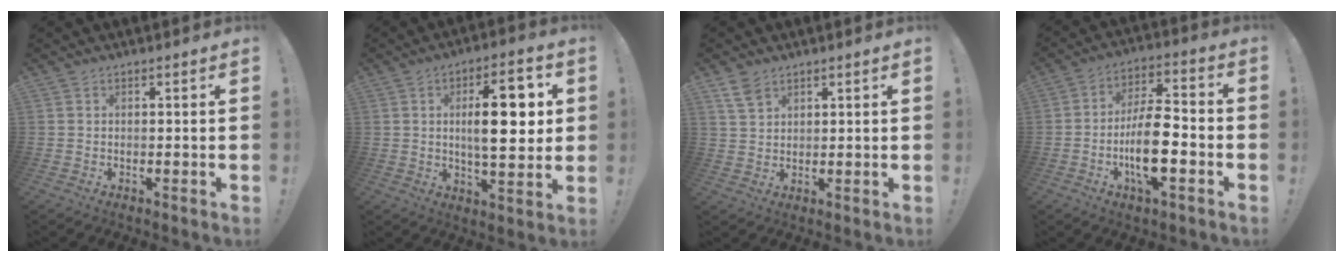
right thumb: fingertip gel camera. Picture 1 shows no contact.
{"total": 15.0, "force": [2.4, 5.7, 13.6], "torque": [-0.200, 0.005, 0.035]}
{"total": 4.7, "force": [3.3, 2.6, 2.2], "torque": [-0.039, -0.016, 0.063]}
{"total": 14.4, "force": [-4.1, 5.5, 12.6], "torque": [-0.236, 0.012, -0.074]}